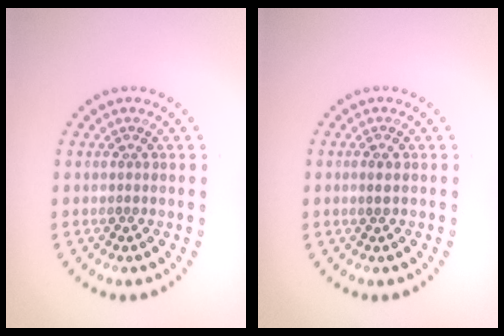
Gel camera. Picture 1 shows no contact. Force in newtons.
{"total": 0.8, "press": 0.8, "slide": 0.1}